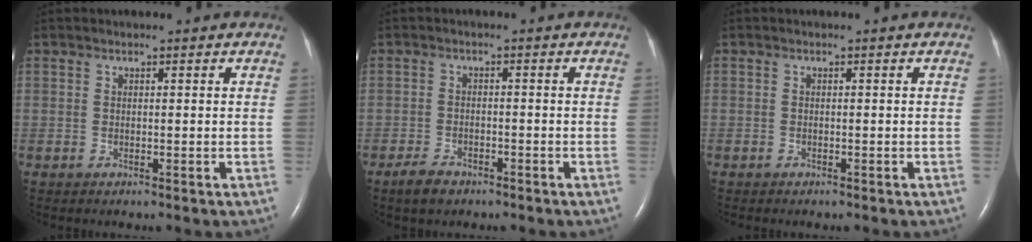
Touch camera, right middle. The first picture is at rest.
{"total": 3.3, "force": [-2.5, 1.4, 1.6], "torque": [-0.040, -0.002, -0.040]}
{"total": 0.5, "force": [-0.5, 0.2, 0.2], "torque": [-0.007, 0.000, -0.006]}